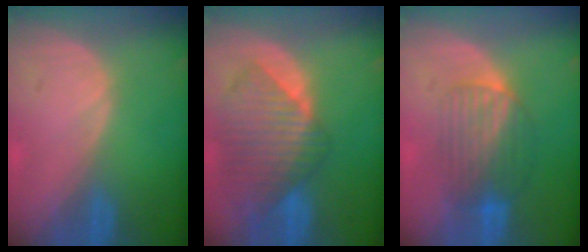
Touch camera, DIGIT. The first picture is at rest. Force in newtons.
{"total": 10.0, "press": 8.7, "slide": 5.1}
{"total": 6.4, "press": 6.3, "slide": 1.1}